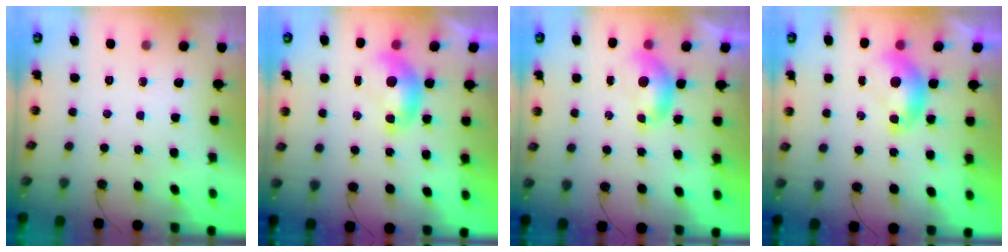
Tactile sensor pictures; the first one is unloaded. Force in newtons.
{"total": 0.0}
{"total": 1.3, "press": 1.1, "slide": 0.6}
{"total": 0.0}